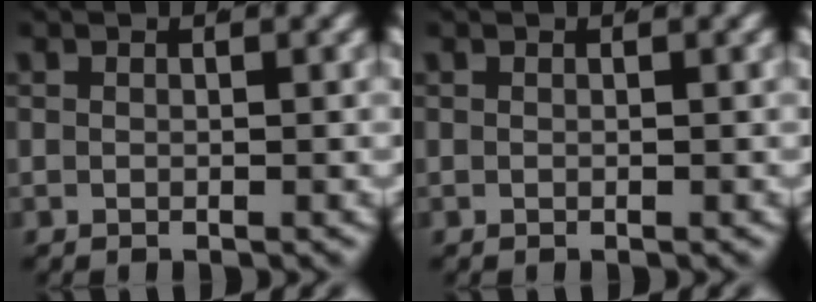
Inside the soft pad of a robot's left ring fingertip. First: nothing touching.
{"total": 0.0}